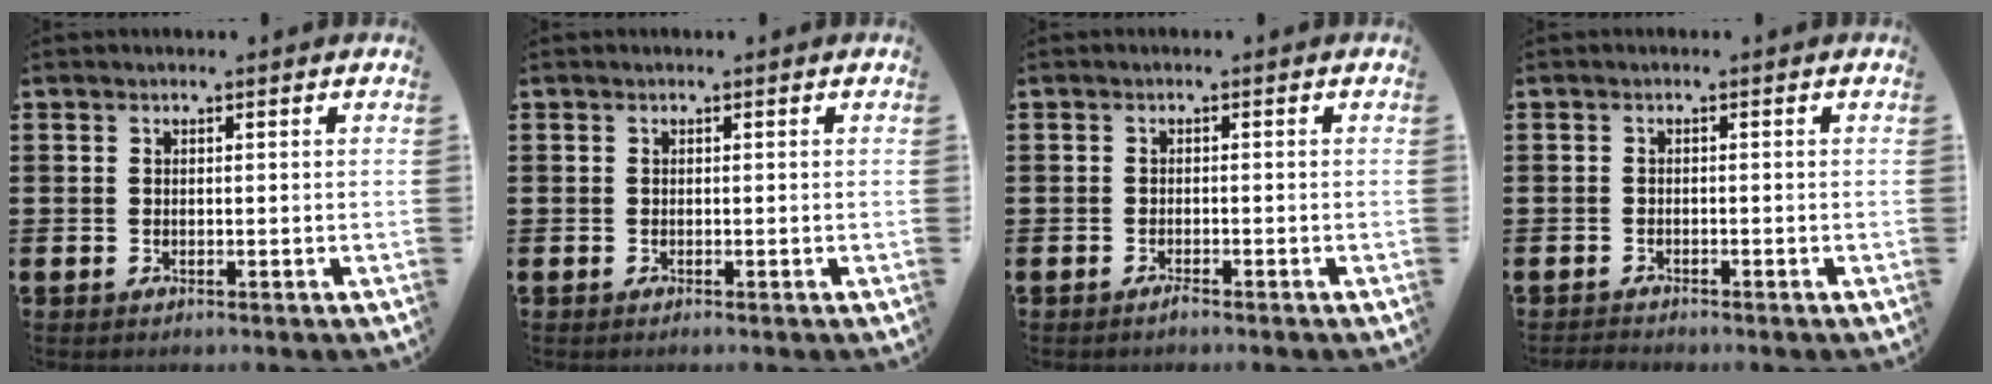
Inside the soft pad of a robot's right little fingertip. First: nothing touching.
{"total": 0.0}
{"total": 0.7, "force": [-0.6, 0.0, 0.3], "torque": [-0.006, -0.004, -0.012]}
{"total": 0.8, "force": [-0.8, 0.0, 0.0], "torque": [-0.003, -0.002, -0.016]}